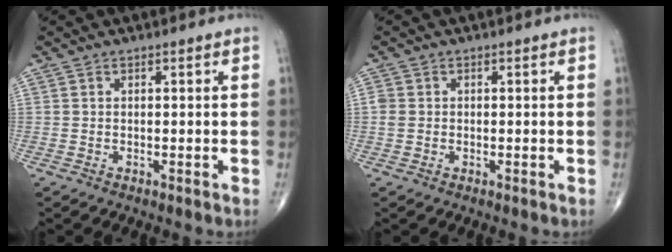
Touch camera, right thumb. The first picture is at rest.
{"total": 1.8, "force": [0.0, 1.6, 0.9], "torque": [-0.019, 0.002, -0.001]}